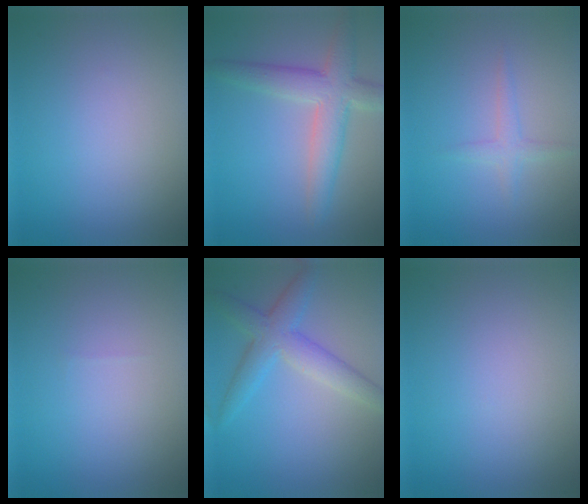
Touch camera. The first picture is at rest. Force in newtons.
{"total": 5.2, "press": 5.2, "slide": 0.3}
{"total": 1.3, "press": 1.3, "slide": 0.1}
{"total": 0.0}
{"total": 4.4, "press": 4.4, "slide": 0.1}
{"total": 0.0}